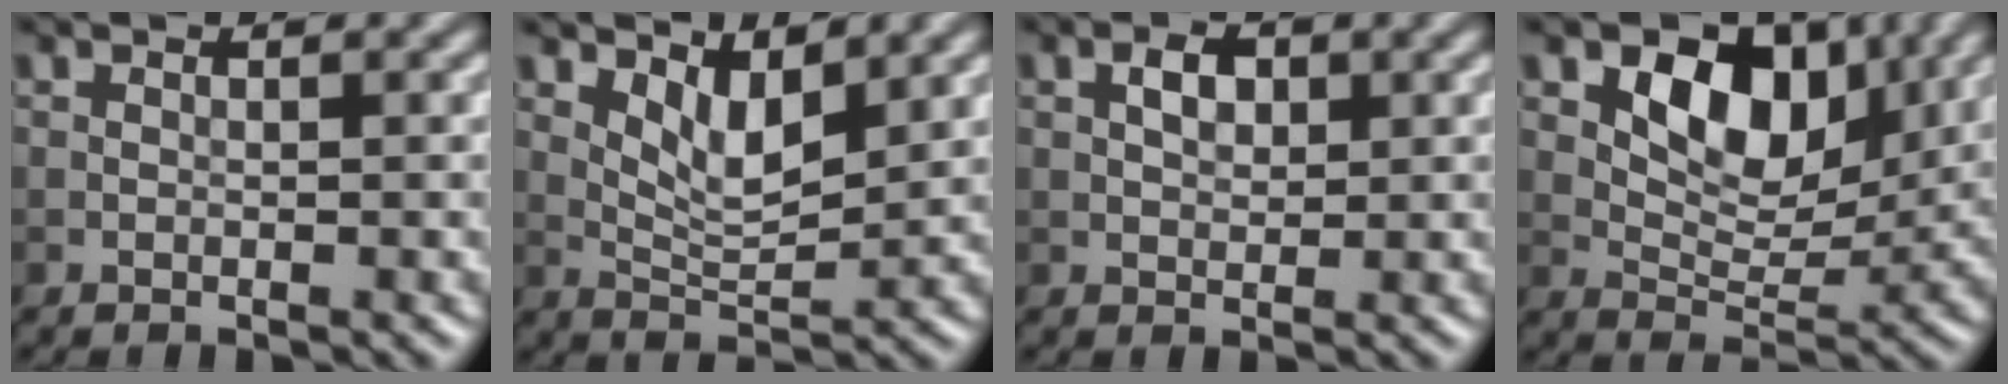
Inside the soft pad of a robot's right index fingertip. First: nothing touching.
{"total": 3.5, "force": [1.8, 1.4, 2.7], "torque": [-0.051, -0.008, 0.037]}
{"total": 2.1, "force": [0.5, 1.3, 1.5], "torque": [-0.024, 0.002, 0.007]}
{"total": 7.5, "force": [2.8, 4.7, 5.1], "torque": [-0.072, -0.009, 0.045]}